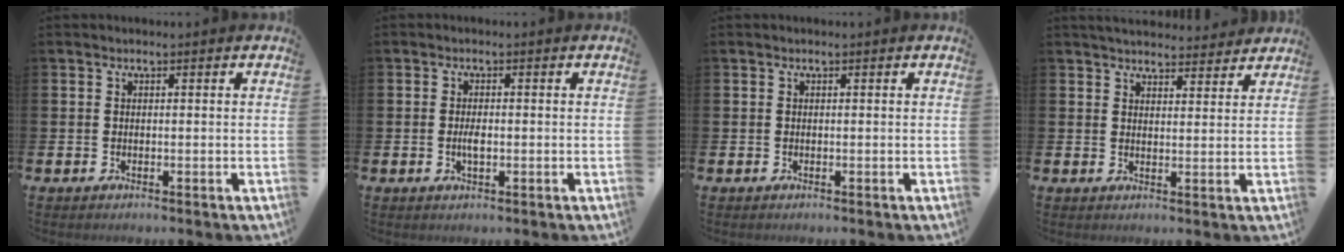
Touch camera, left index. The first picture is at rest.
{"total": 1.9, "force": [-0.2, 0.7, 1.7], "torque": [-0.027, -0.002, -0.006]}
{"total": 0.0}
{"total": 4.3, "force": [4.2, 0.8, 0.4], "torque": [-0.007, -0.023, 0.075]}